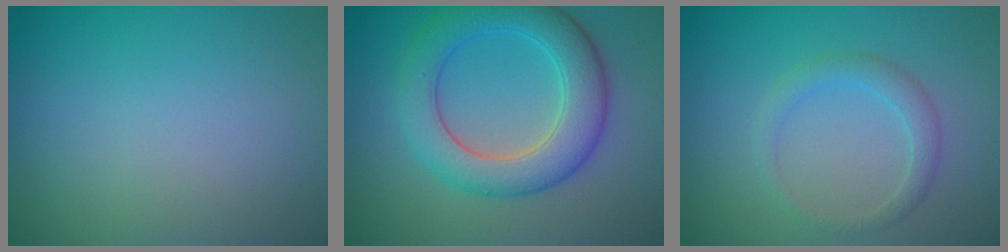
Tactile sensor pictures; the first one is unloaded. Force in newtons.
{"total": 6.4, "press": 6.4, "slide": 0.1}
{"total": 2.0, "press": 2.0, "slide": 0.1}